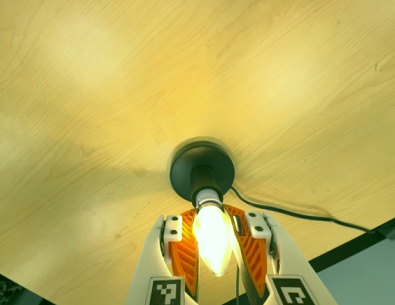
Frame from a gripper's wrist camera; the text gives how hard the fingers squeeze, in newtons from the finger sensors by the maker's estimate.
{"total": 26.4, "left": 25.2, "right": 27.6}